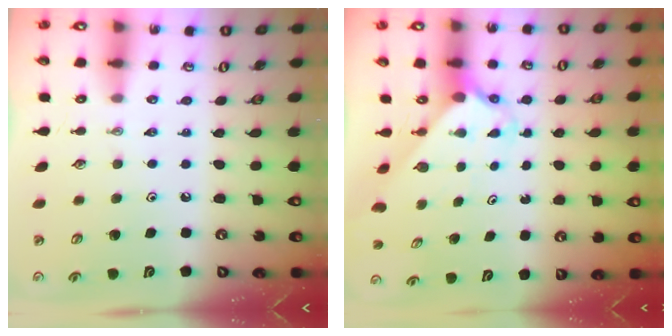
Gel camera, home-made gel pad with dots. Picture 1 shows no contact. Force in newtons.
{"total": 2.4, "press": 2.3, "slide": 0.3}